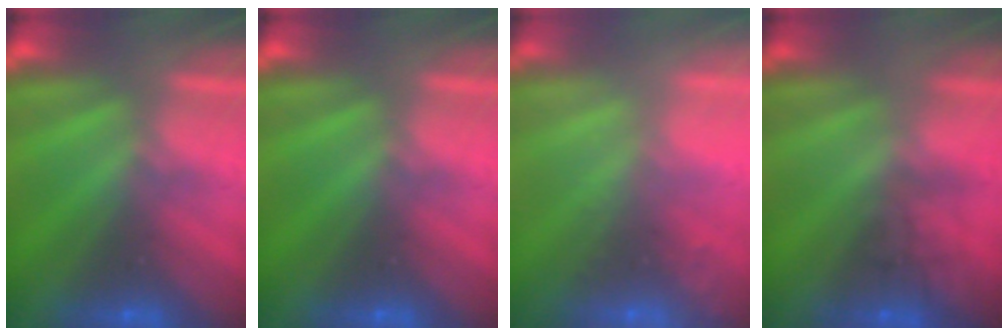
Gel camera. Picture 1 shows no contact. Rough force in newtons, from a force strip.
{"total": 0.0}
{"total": 9.0}
{"total": 1.6}